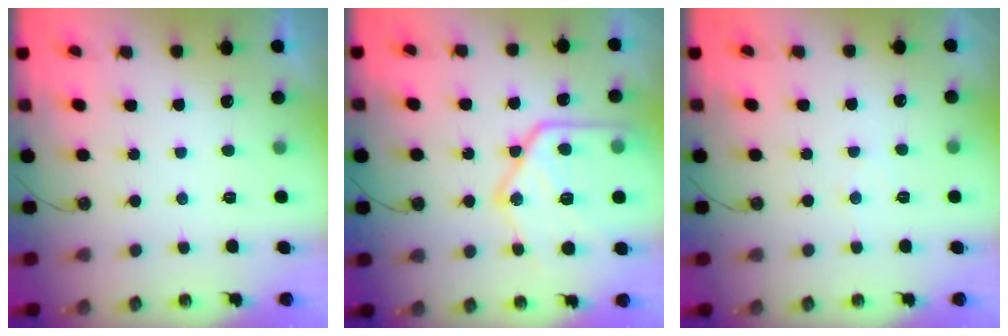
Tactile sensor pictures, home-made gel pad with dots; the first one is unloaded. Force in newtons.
{"total": 23.8, "press": 23.7, "slide": 2.5}
{"total": 3.5, "press": 3.4, "slide": 0.4}